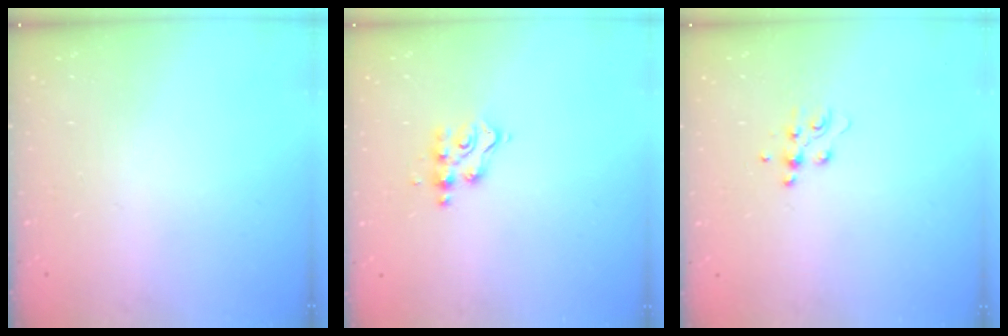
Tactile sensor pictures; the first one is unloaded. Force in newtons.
{"total": 6.1, "press": 6.1, "slide": 0.3}
{"total": 6.8, "press": 6.7, "slide": 1.2}